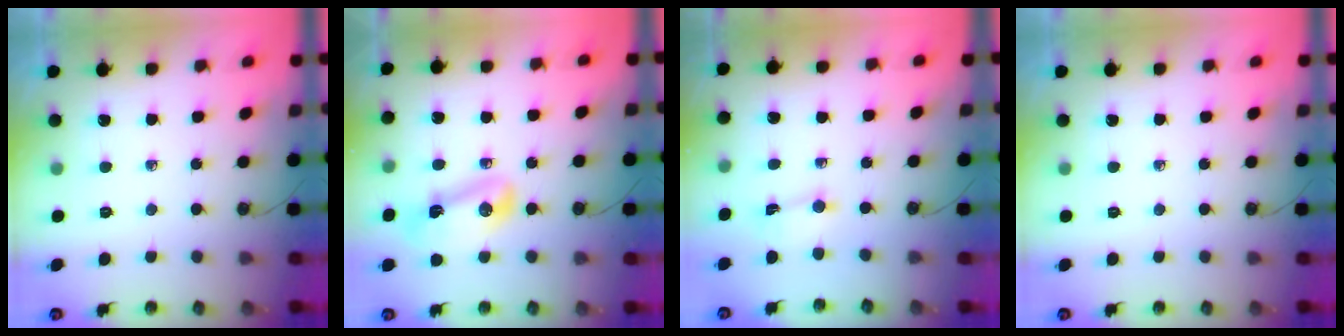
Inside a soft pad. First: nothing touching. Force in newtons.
{"total": 8.2, "press": 8.1, "slide": 0.9}
{"total": 0.8, "press": 0.7, "slide": 0.5}
{"total": 0.0}